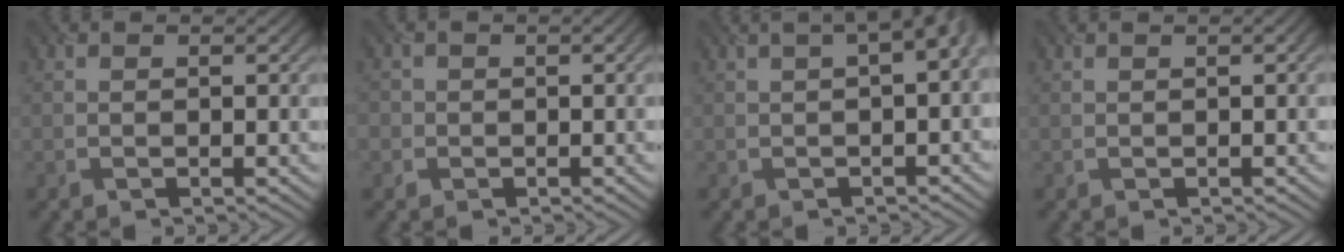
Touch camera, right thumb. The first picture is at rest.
{"total": 1.5, "force": [-0.6, 1.3, -0.2], "torque": [0.003, -0.006, -0.013]}
{"total": 5.1, "force": [0.8, 1.9, 4.6], "torque": [-0.043, 0.016, 0.010]}
{"total": 0.9, "force": [0.3, 0.1, 0.8], "torque": [-0.011, 0.005, 0.008]}